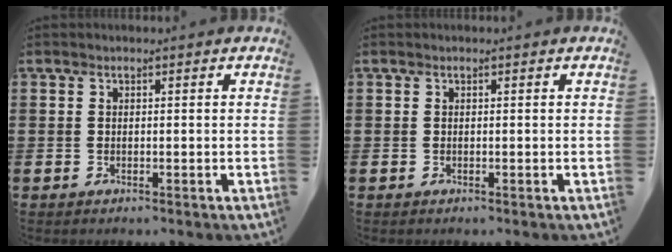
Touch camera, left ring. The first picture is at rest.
{"total": 0.0}